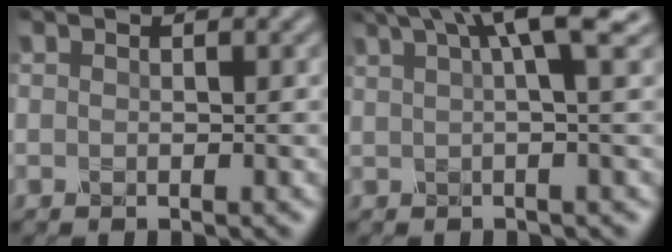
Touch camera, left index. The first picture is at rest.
{"total": 6.5, "force": [3.4, 0.5, 5.5], "torque": [-0.053, 0.023, 0.050]}